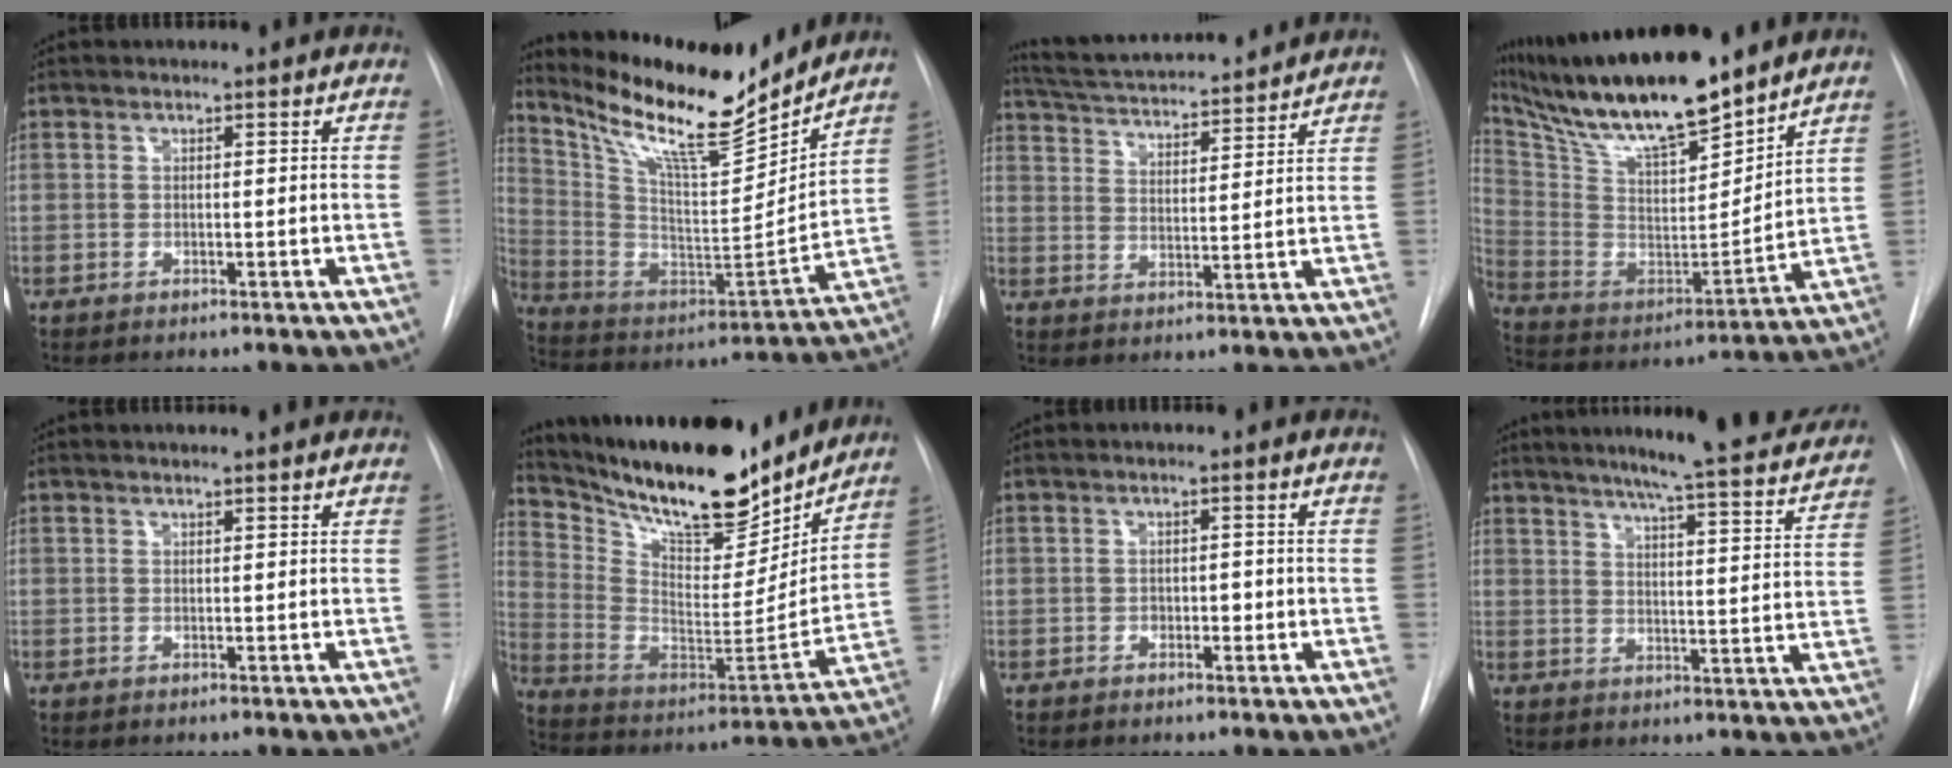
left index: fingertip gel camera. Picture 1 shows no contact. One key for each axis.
{"total": 20.9, "fx": 17.8, "fy": 2.8, "fz": 10.5, "tx": -0.202, "ty": -0.019, "tz": 0.302}
{"total": 17.8, "fx": 16.5, "fy": 2.1, "fz": 6.4, "tx": -0.111, "ty": 0.026, "tz": 0.248}
{"total": 22.3, "fx": 18.6, "fy": 3.5, "fz": 11.9, "tx": -0.229, "ty": -0.004, "tz": 0.330}
{"total": 1.9, "fx": 1.8, "fy": -0.1, "fz": 0.6, "tx": -0.009, "ty": 0.011, "tz": 0.020}
{"total": 24.4, "fx": 20.6, "fy": 6.4, "fz": 11.4, "tx": -0.207, "ty": -0.019, "tz": 0.326}
{"total": 1.6, "fx": -0.4, "fy": 1.1, "fz": 1.1, "tx": -0.010, "ty": 0.004, "tz": -0.007}
{"total": 21.4, "fx": 19.1, "fy": 1.8, "fz": 9.4, "tx": -0.132, "ty": -0.041, "tz": 0.230}